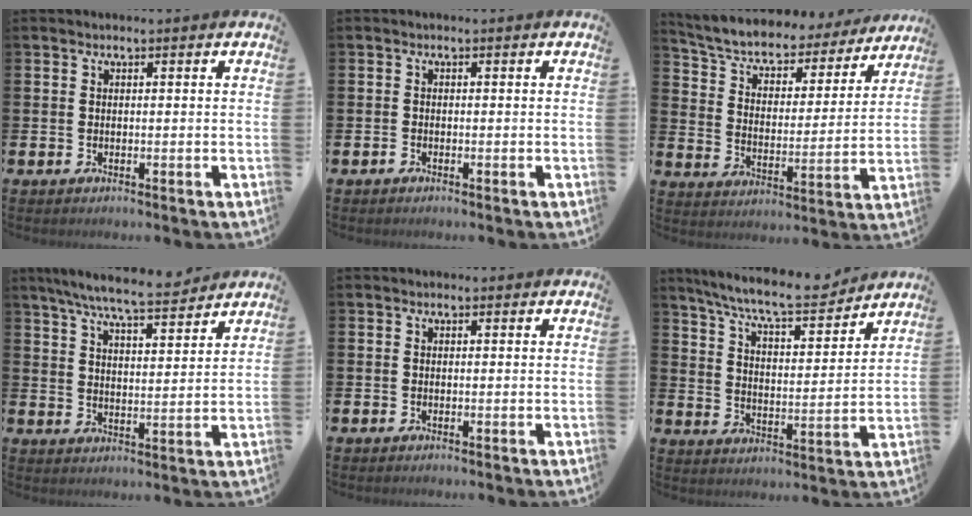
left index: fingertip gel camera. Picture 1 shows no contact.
{"total": 0.5, "force": [-0.5, 0.2, 0.0], "torque": [-0.008, 0.001, -0.009]}
{"total": 5.8, "force": [5.2, 1.9, 1.5], "torque": [-0.064, -0.042, 0.085]}
{"total": 7.9, "force": [7.3, 0.5, 3.0], "torque": [-0.077, -0.038, 0.129]}
{"total": 0.0}
{"total": 9.4, "force": [8.6, 1.3, 3.5], "torque": [-0.098, -0.052, 0.150]}